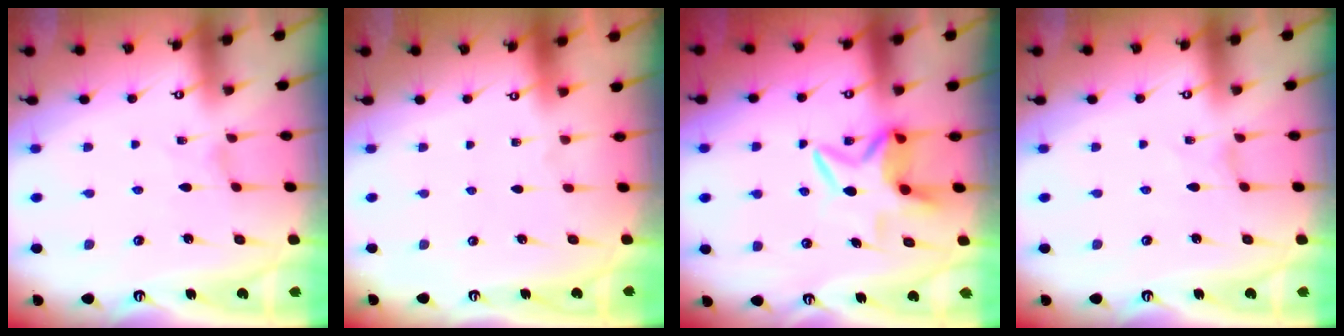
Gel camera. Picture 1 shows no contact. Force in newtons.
{"total": 0.0}
{"total": 6.4, "press": 6.4, "slide": 0.7}
{"total": 0.0}